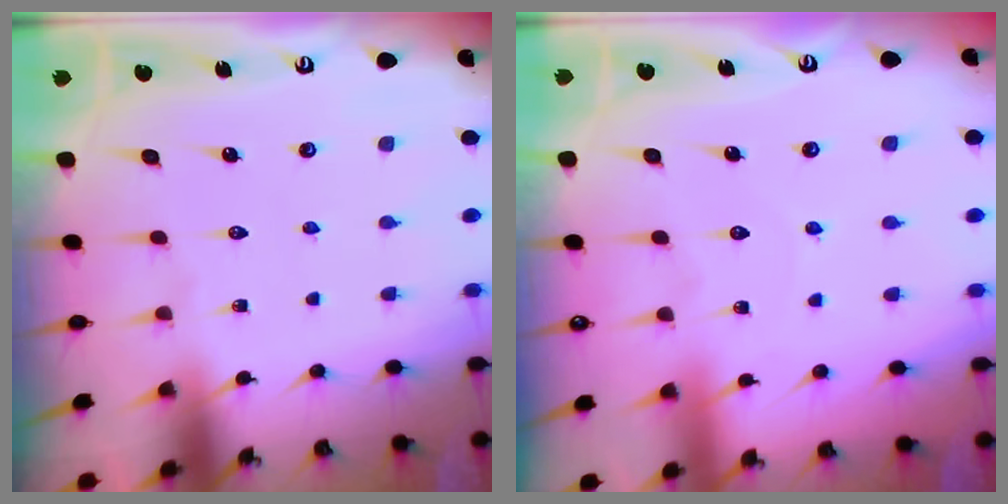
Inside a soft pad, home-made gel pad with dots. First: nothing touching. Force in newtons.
{"total": 2.6, "press": 2.6, "slide": 0.2}